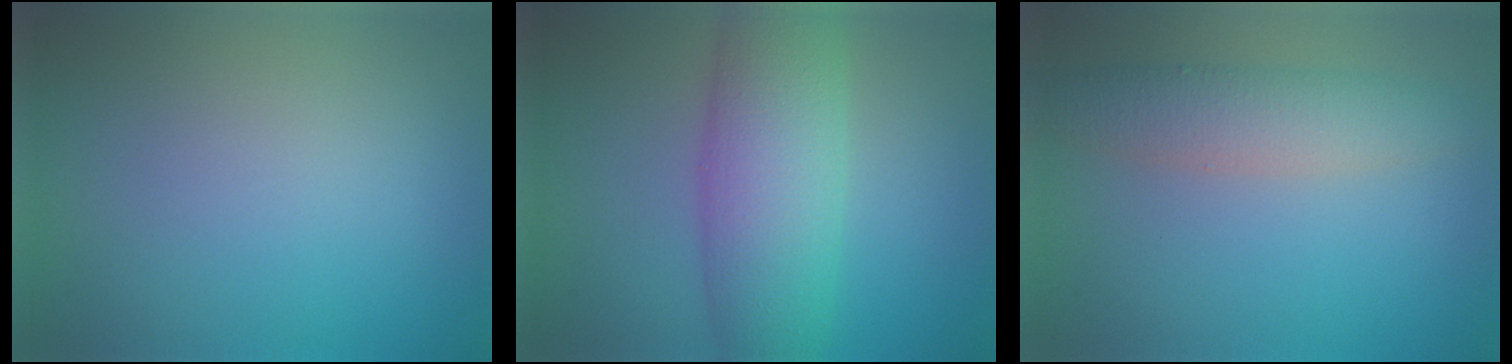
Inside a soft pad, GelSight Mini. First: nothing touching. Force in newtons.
{"total": 7.8, "press": 7.8, "slide": 0.1}
{"total": 3.7, "press": 3.7, "slide": 0.1}